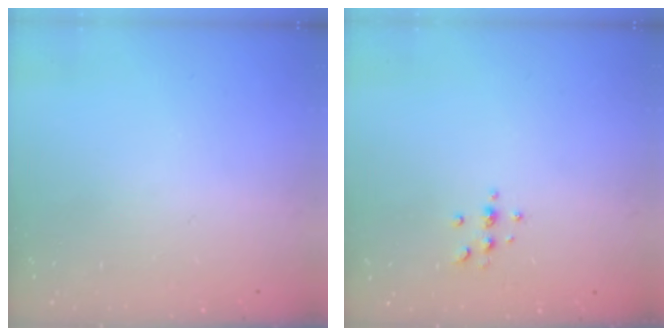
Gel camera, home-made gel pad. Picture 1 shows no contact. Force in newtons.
{"total": 2.9, "press": 2.9, "slide": 0.4}